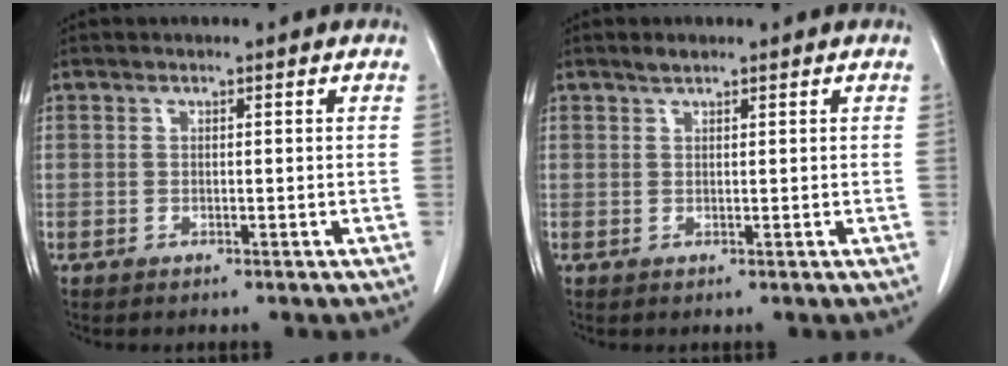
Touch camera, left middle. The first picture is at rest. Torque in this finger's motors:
{"motor_torque": [0.51, -0.56, -0.02, 0.01]}